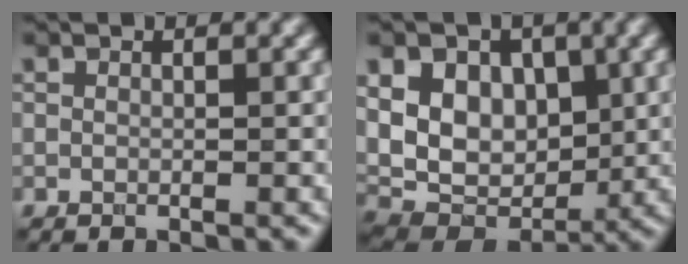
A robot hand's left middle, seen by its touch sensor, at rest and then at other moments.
{"total": 9.5, "force": [2.4, 6.8, 6.1], "torque": [-0.105, 0.008, 0.035]}